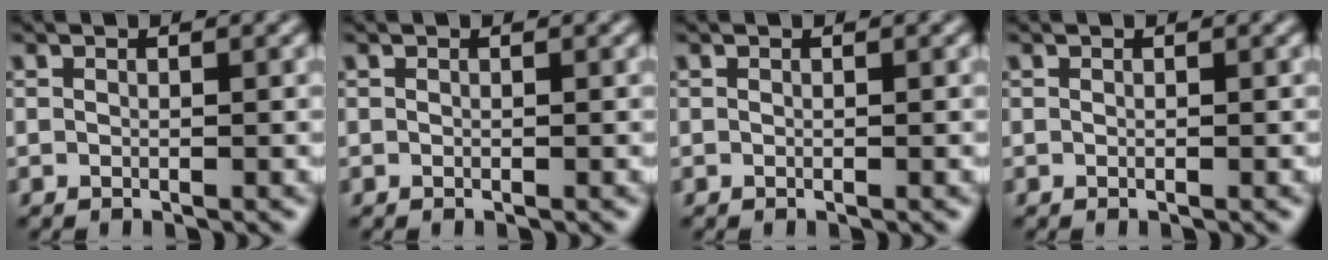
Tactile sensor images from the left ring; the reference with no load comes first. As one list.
[{"total": 0.0}, {"total": 0.0}, {"total": 0.0}]